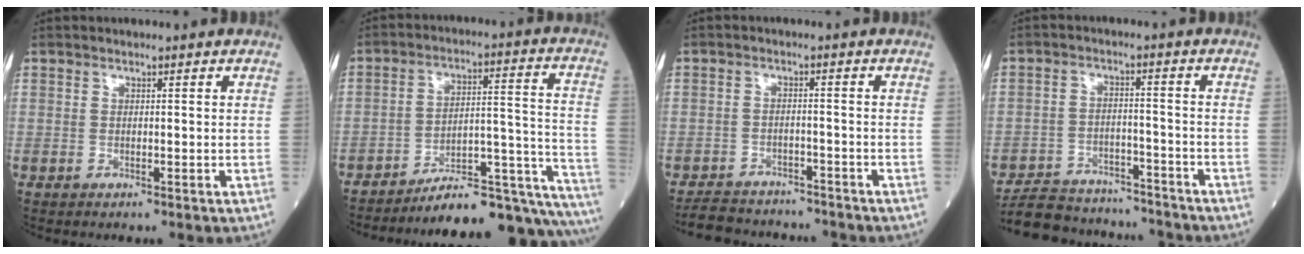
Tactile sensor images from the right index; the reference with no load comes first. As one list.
[{"total": 23.1, "force": [-21.5, 1.5, 8.4], "torque": [-0.039, 0.038, -0.295]}, {"total": 9.2, "force": [-8.4, 3.0, 2.0], "torque": [-0.031, 0.006, -0.121]}, {"total": 13.8, "force": [-12.9, 3.9, 2.8], "torque": [-0.053, 0.019, -0.192]}]